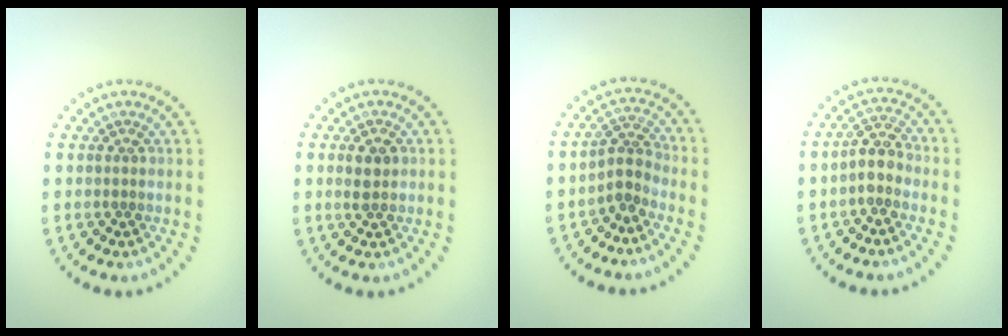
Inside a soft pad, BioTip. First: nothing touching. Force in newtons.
{"total": 1.7, "press": 1.7, "slide": 0.2}
{"total": 2.2, "press": 1.5, "slide": 1.6}
{"total": 2.4, "press": 2.0, "slide": 1.3}